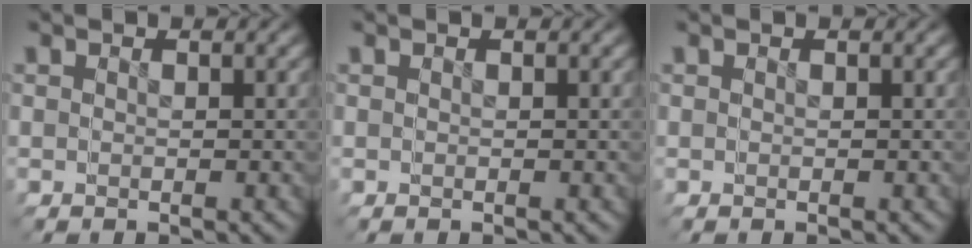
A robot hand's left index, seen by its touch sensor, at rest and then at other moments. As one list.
[{"total": 0.0}, {"total": 0.0}]